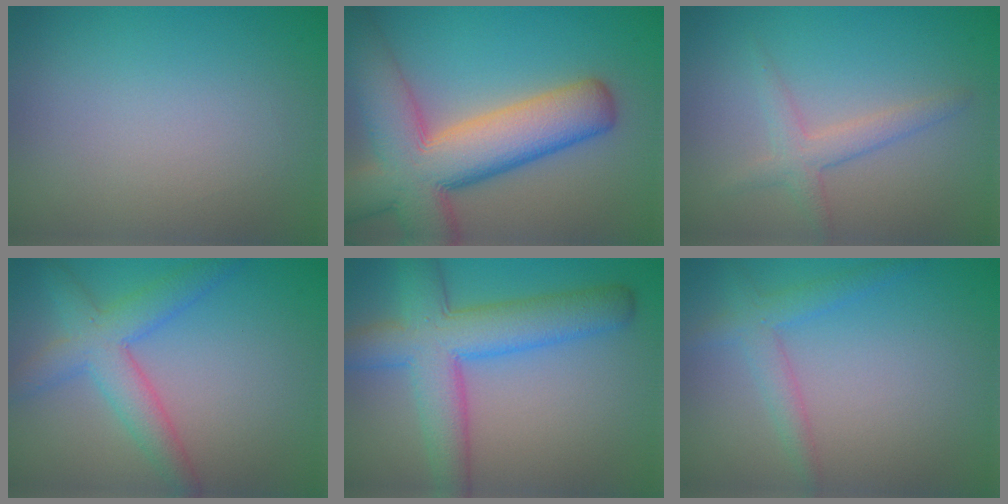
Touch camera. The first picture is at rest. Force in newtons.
{"total": 12.2, "press": 12.1, "slide": 0.6}
{"total": 2.3, "press": 2.3, "slide": 0.1}
{"total": 4.7, "press": 4.7, "slide": 0.2}
{"total": 7.9, "press": 7.9, "slide": 0.2}
{"total": 2.5, "press": 2.5, "slide": 0.1}